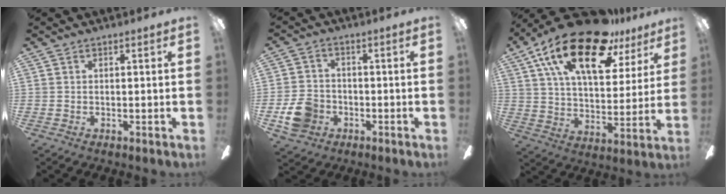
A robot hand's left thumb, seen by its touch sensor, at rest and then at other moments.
{"total": 8.1, "force": [-3.0, 6.5, 3.7], "torque": [-0.079, 0.017, -0.057]}
{"total": 23.4, "force": [13.8, 10.3, 15.9], "torque": [-0.279, -0.069, 0.233]}